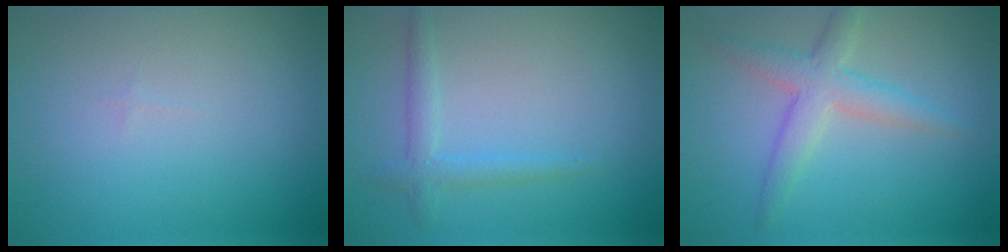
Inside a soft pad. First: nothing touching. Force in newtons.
{"total": 1.9, "press": 1.9, "slide": 0.1}
{"total": 3.5, "press": 3.5, "slide": 0.1}